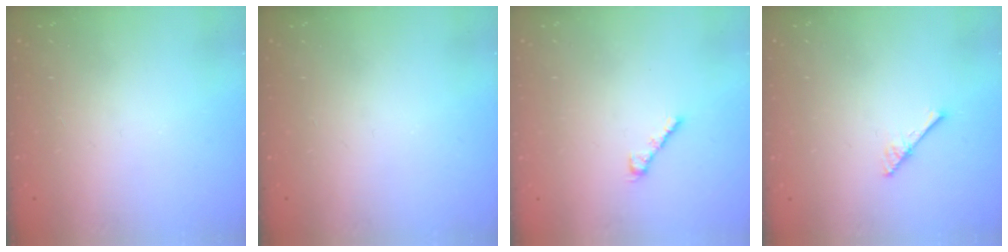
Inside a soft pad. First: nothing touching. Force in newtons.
{"total": 0.0}
{"total": 4.1, "press": 4.1, "slide": 0.9}
{"total": 3.0, "press": 3.0, "slide": 0.3}